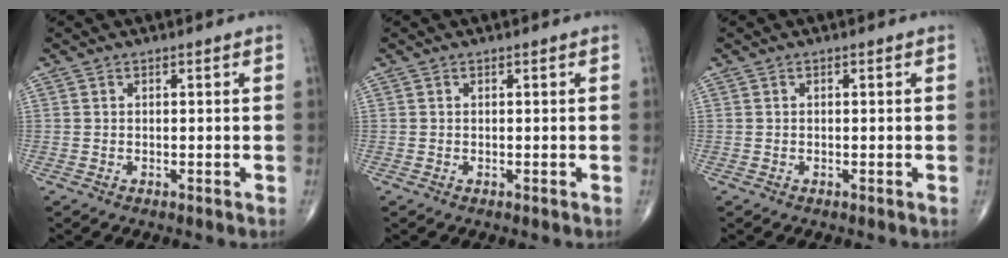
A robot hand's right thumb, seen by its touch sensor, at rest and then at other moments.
{"total": 0.0}
{"total": 0.0}